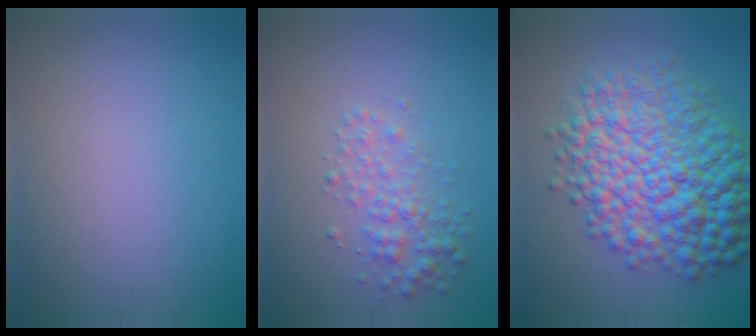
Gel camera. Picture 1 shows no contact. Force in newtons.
{"total": 2.6, "press": 2.6, "slide": 0.0}
{"total": 11.0, "press": 11.0, "slide": 0.1}